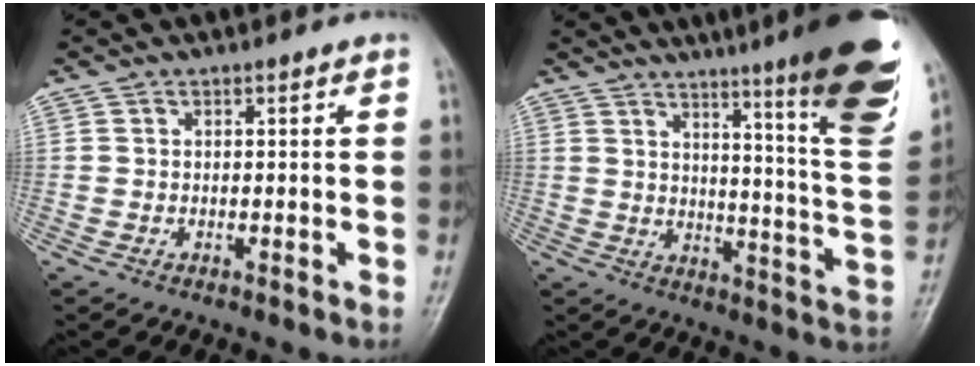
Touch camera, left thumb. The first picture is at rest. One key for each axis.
{"total": 22.8, "fx": 14.1, "fy": 2.3, "fz": 17.7, "tx": -0.212, "ty": -0.077, "tz": 0.184}